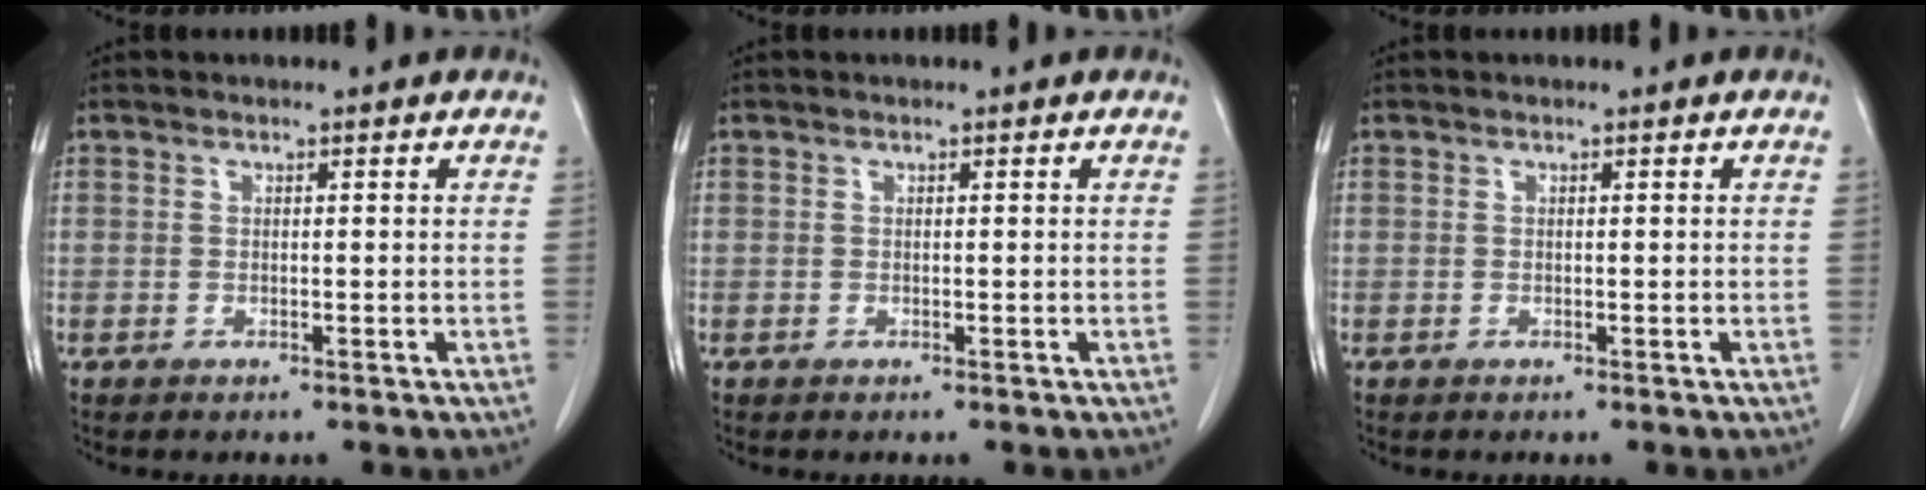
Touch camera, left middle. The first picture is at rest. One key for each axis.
{"total": 0.0}
{"total": 0.0}